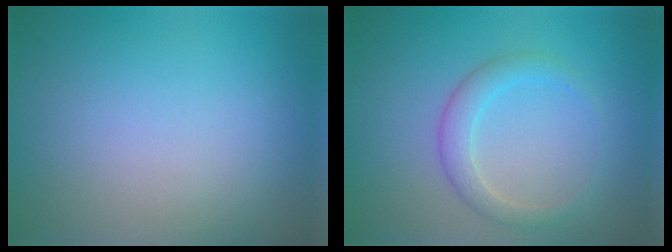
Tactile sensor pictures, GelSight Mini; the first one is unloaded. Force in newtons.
{"total": 2.3, "press": 2.3, "slide": 0.1}